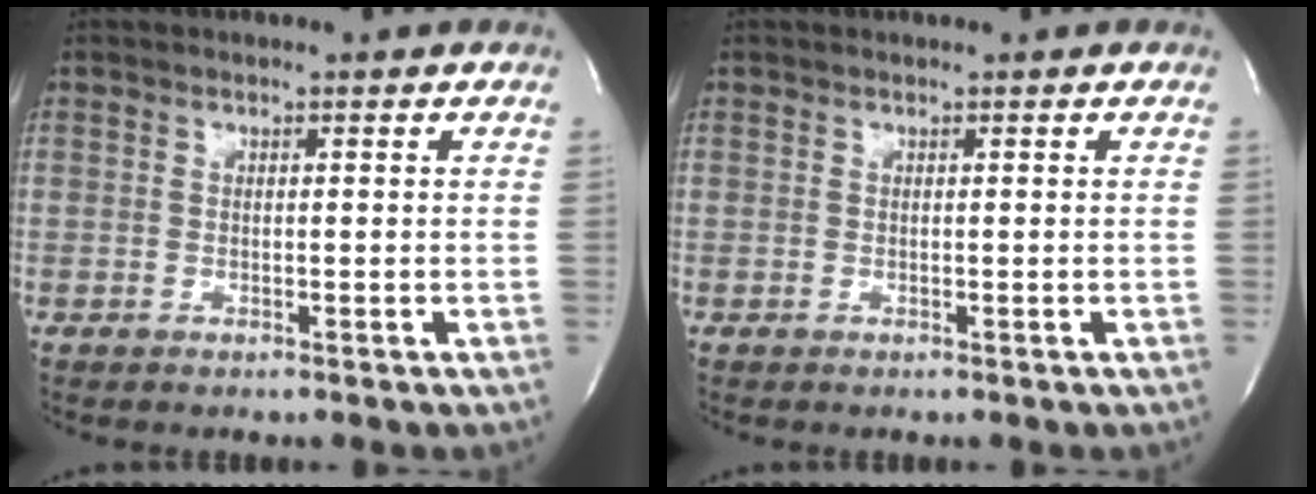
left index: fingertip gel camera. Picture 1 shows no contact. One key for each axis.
{"total": 0.0}